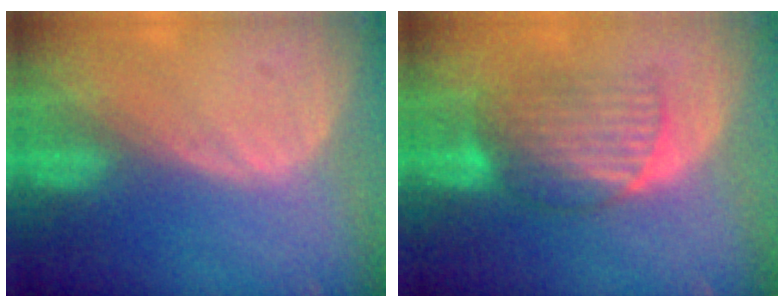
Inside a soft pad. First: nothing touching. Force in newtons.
{"total": 6.8, "press": 6.7, "slide": 0.9}